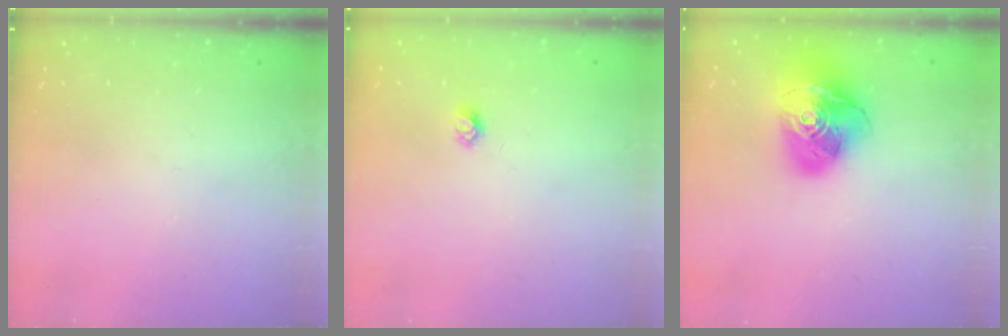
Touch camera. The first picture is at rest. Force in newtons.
{"total": 3.7, "press": 3.7, "slide": 0.4}
{"total": 18.9, "press": 18.8, "slide": 2.1}